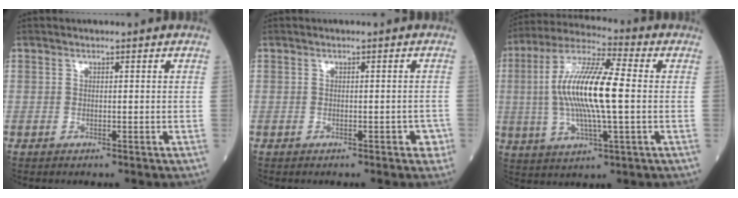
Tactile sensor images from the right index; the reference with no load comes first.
{"total": 1.8, "force": [-1.0, 0.9, 1.2], "torque": [-0.006, 0.004, -0.014]}
{"total": 15.3, "force": [0.2, 2.7, 15.0], "torque": [-0.302, 0.011, -0.001]}